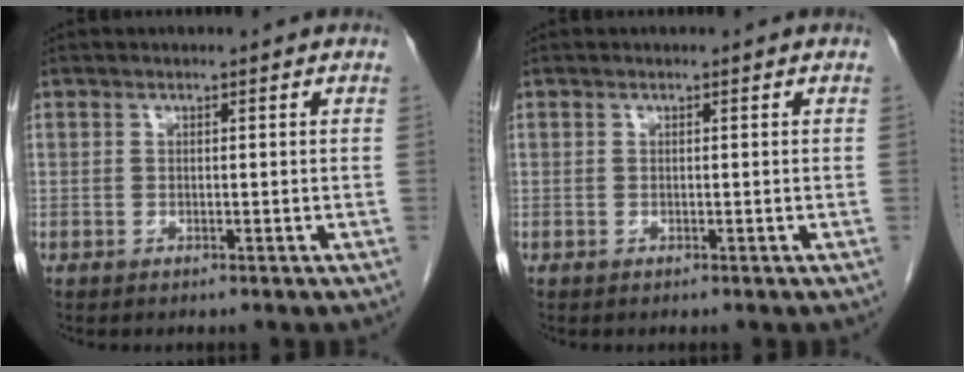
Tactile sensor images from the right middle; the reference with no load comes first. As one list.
[{"total": 0.0}]